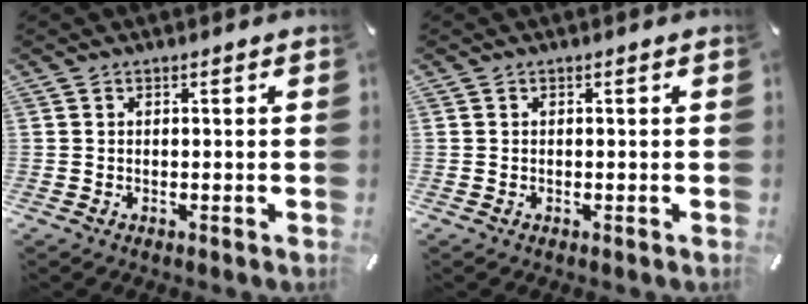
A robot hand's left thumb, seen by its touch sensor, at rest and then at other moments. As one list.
[{"total": 0.0}]